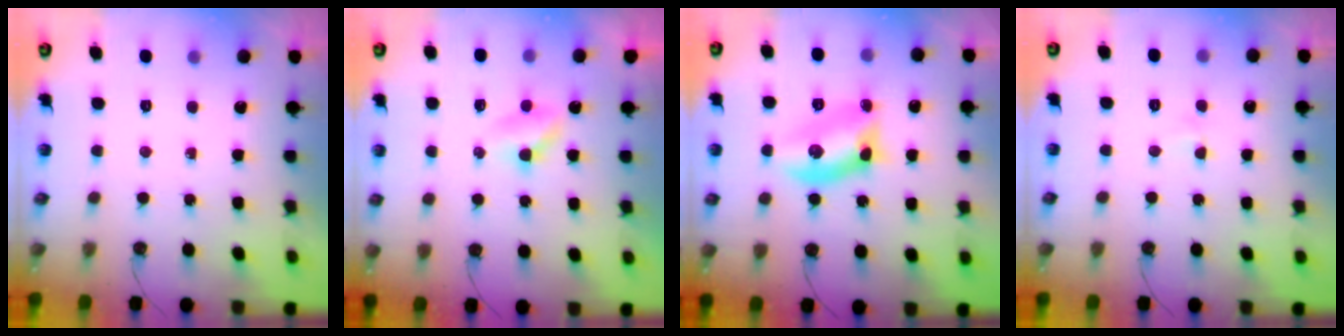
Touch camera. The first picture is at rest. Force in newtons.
{"total": 3.1, "press": 3.1, "slide": 0.4}
{"total": 10.4, "press": 10.3, "slide": 0.7}
{"total": 2.8, "press": 2.7, "slide": 0.5}